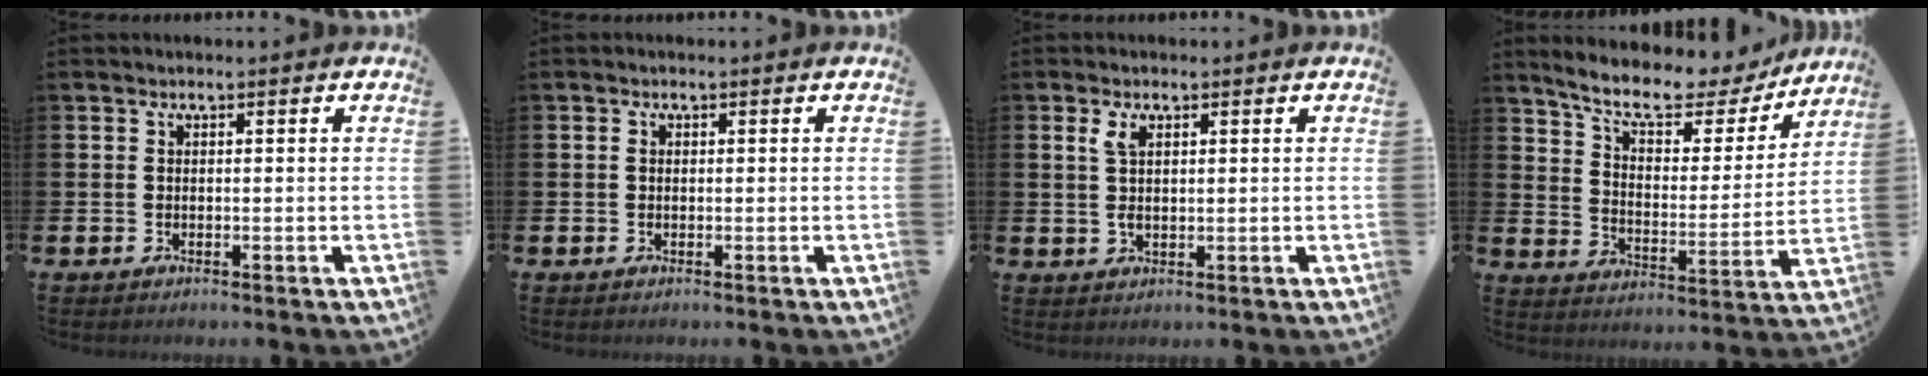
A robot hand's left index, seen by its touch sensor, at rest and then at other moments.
{"total": 0.6, "force": [0.1, 0.5, 0.4], "torque": [0.005, -0.001, -0.001]}
{"total": 2.7, "force": [1.4, 1.2, 2.0], "torque": [-0.041, 0.004, 0.022]}
{"total": 9.3, "force": [8.2, 2.7, 3.5], "torque": [-0.096, -0.055, 0.138]}